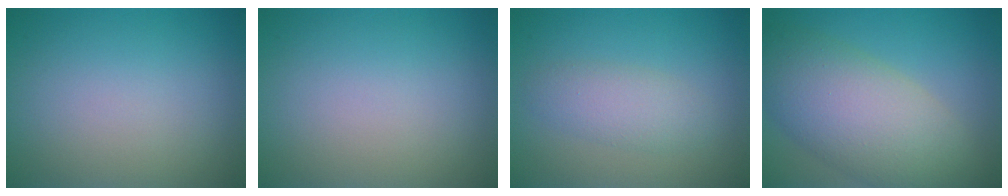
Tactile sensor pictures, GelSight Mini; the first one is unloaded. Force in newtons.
{"total": 0.0}
{"total": 2.6, "press": 2.6, "slide": 0.1}
{"total": 9.1, "press": 9.1, "slide": 0.3}